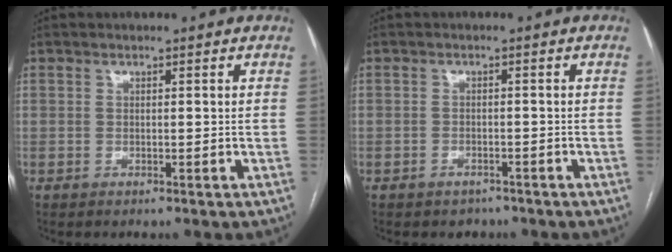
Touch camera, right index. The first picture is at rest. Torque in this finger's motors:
{"motor_torque": [0.36, -0.33, -0.04, -0.01]}